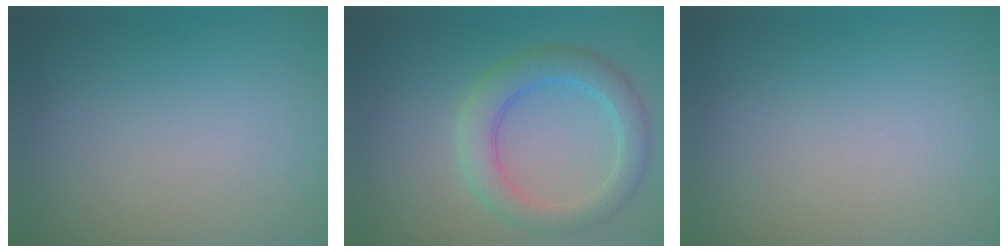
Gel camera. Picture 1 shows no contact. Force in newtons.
{"total": 3.7, "press": 3.7, "slide": 0.3}
{"total": 0.0}